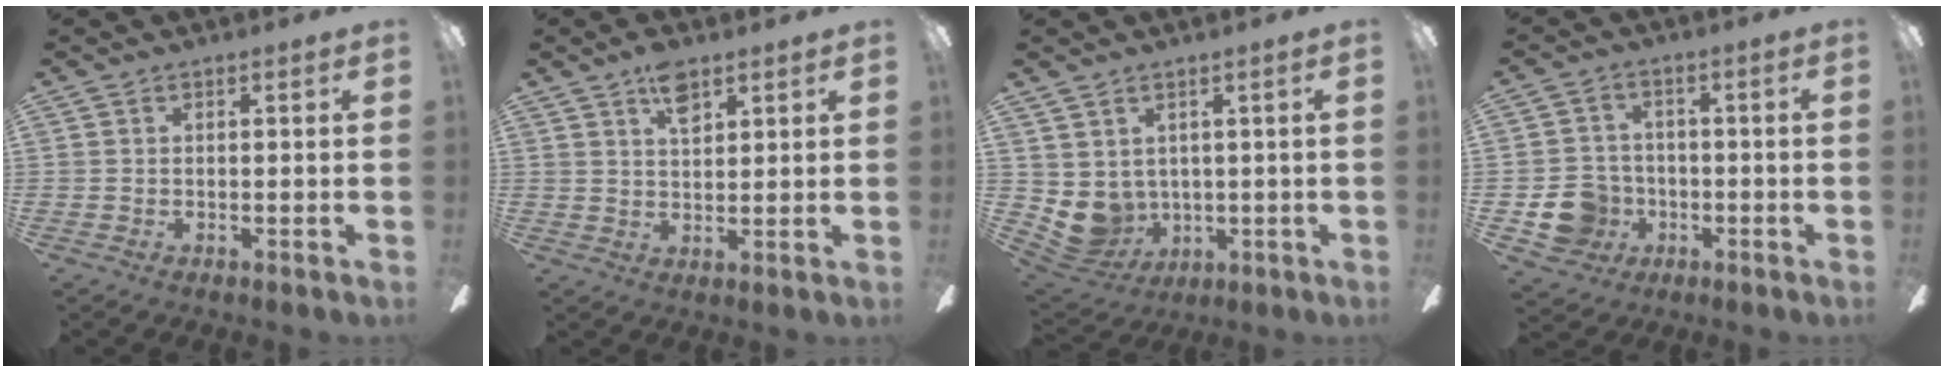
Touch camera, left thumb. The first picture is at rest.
{"total": 6.1, "force": [3.7, 2.8, 3.8], "torque": [-0.053, -0.011, 0.062]}
{"total": 5.9, "force": [1.6, 5.5, 1.5], "torque": [-0.066, -0.024, 0.036]}
{"total": 9.2, "force": [-3.1, 8.3, 2.8], "torque": [-0.075, 0.025, -0.051]}